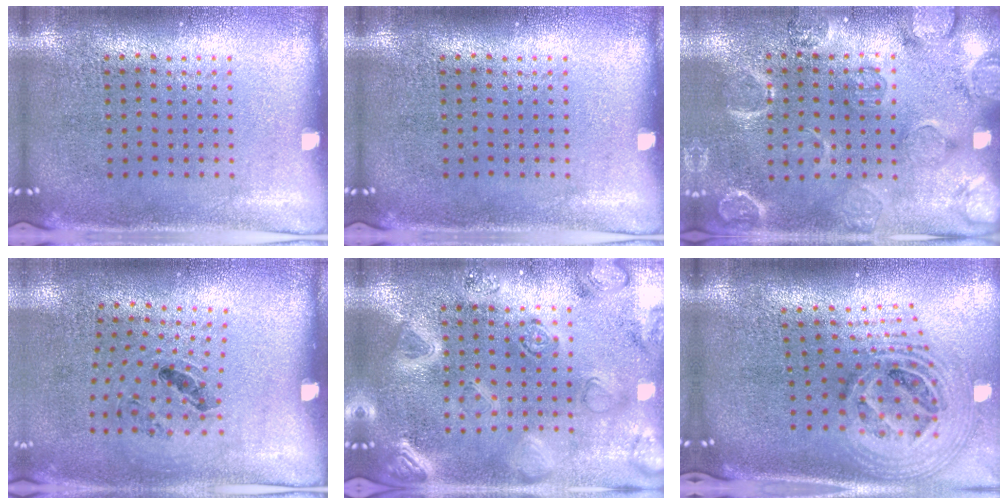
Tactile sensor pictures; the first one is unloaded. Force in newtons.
{"total": 0.0}
{"total": 2.5, "press": 2.2, "slide": 1.2}
{"total": 1.1, "press": 0.7, "slide": 0.9}
{"total": 3.0, "press": 2.8, "slide": 0.8}
{"total": 2.8, "press": 1.9, "slide": 2.1}